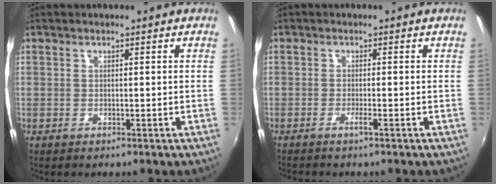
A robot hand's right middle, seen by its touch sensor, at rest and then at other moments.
{"total": 1.3, "force": [-0.9, -0.4, 0.8], "torque": [-0.021, 0.003, -0.018]}